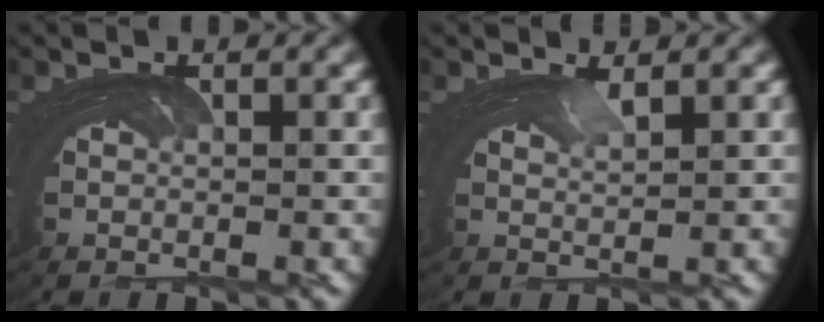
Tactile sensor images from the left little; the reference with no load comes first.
{"total": 2.7, "force": [1.5, -1.9, -1.3], "torque": [0.026, 0.010, 0.018]}